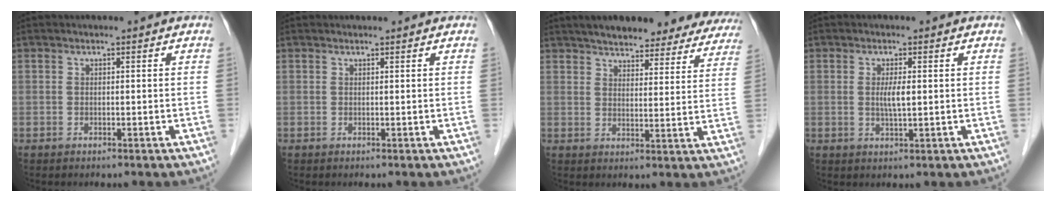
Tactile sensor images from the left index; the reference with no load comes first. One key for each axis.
{"total": 0.6, "fx": 0.5, "fy": 0.0, "fz": 0.1, "tx": -0.003, "ty": 0.006, "tz": 0.009}
{"total": 23.4, "fx": 20.5, "fy": 6.6, "fz": 9.2, "tx": -0.122, "ty": -0.002, "tz": 0.240}
{"total": 2.6, "fx": 0.1, "fy": 0.2, "fz": 2.6, "tx": -0.051, "ty": -0.006, "tz": 0.002}